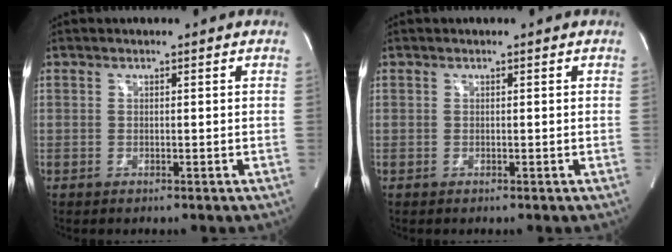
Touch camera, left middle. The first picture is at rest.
{"total": 0.0}